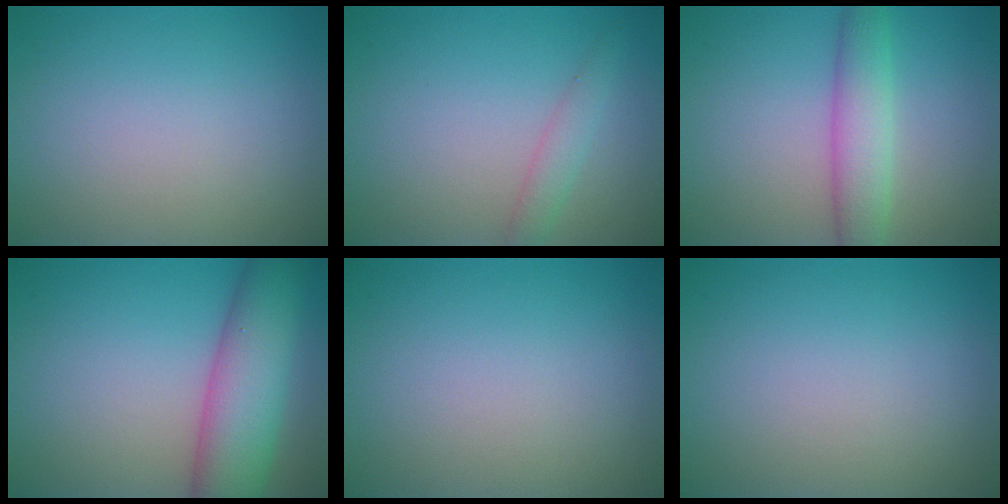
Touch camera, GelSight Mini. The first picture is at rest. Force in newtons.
{"total": 1.7, "press": 1.7, "slide": 0.1}
{"total": 4.0, "press": 4.0, "slide": 0.0}
{"total": 8.6, "press": 8.6, "slide": 0.3}
{"total": 0.0}
{"total": 0.0}